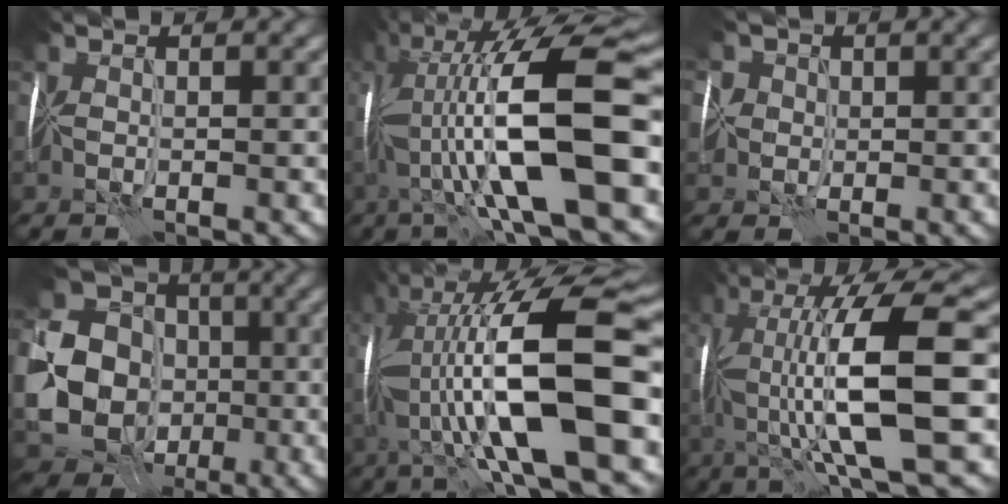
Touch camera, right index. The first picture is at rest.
{"total": 13.6, "force": [-1.5, 3.5, 13.0], "torque": [-0.239, 0.047, -0.017]}
{"total": 3.3, "force": [0.2, 3.3, 0.3], "torque": [0.010, 0.031, -0.021]}
{"total": 12.7, "force": [-1.7, 11.7, 4.5], "torque": [-0.117, 0.001, -0.035]}
{"total": 14.9, "force": [-1.4, 4.3, 14.2], "torque": [-0.269, 0.053, -0.015]}
{"total": 10.5, "force": [-0.7, 2.2, 10.3], "torque": [-0.181, 0.034, 0.000]}